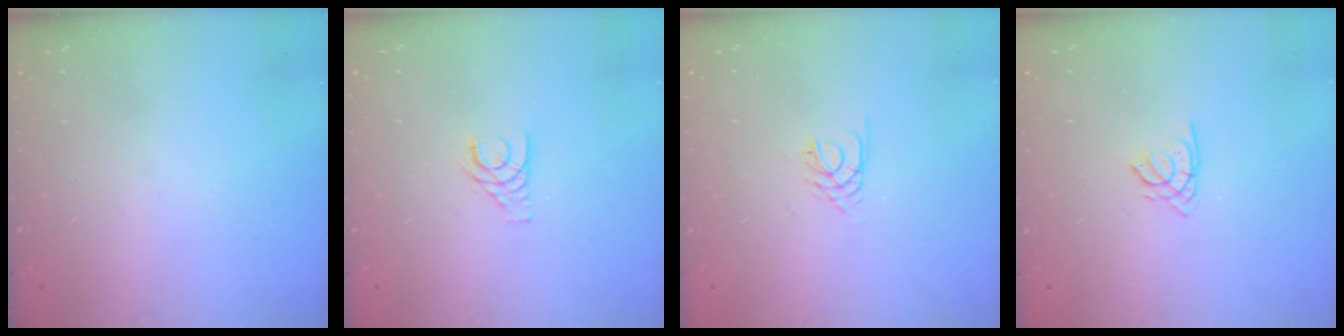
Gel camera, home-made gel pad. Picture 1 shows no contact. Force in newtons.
{"total": 4.4, "press": 4.3, "slide": 0.4}
{"total": 3.5, "press": 3.5, "slide": 0.5}
{"total": 1.7, "press": 1.7, "slide": 0.4}